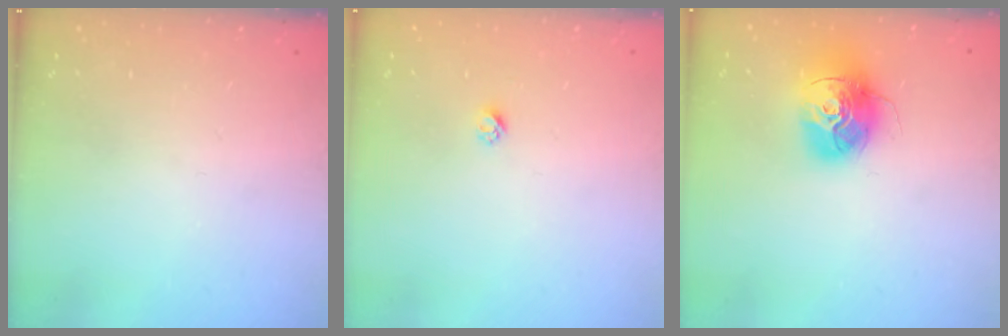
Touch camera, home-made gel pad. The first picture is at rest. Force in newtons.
{"total": 2.3, "press": 2.3, "slide": 0.2}
{"total": 15.7, "press": 15.6, "slide": 1.6}